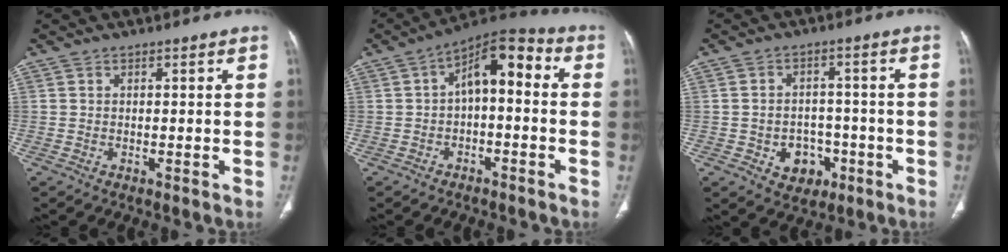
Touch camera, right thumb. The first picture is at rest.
{"total": 10.1, "force": [0.1, 5.2, 8.7], "torque": [-0.110, 0.045, -0.010]}
{"total": 7.0, "force": [-2.7, 5.7, 3.2], "torque": [-0.017, 0.026, -0.031]}